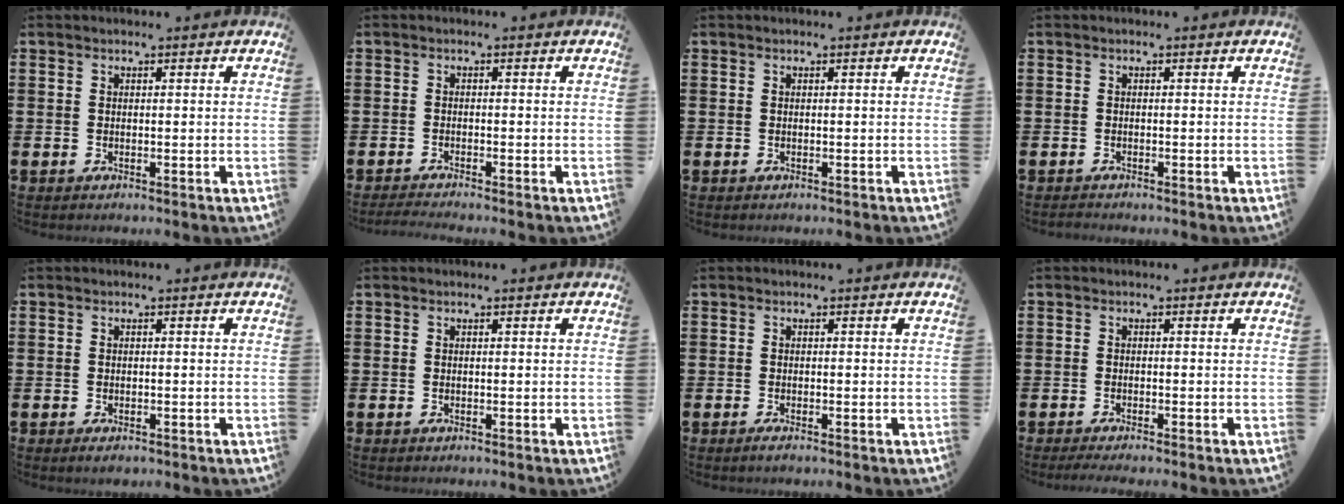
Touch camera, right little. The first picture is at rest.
{"total": 1.1, "force": [-1.0, -0.1, 0.5], "torque": [-0.007, 0.000, -0.020]}
{"total": 0.0}
{"total": 0.0}
{"total": 0.6, "force": [-0.3, 0.3, 0.4], "torque": [-0.001, -0.002, -0.008]}
{"total": 0.0}
{"total": 0.7, "force": [-0.4, 0.1, 0.6], "torque": [-0.003, -0.006, -0.009]}
{"total": 1.0, "force": [-0.7, 0.0, 0.7], "torque": [-0.010, -0.003, -0.014]}